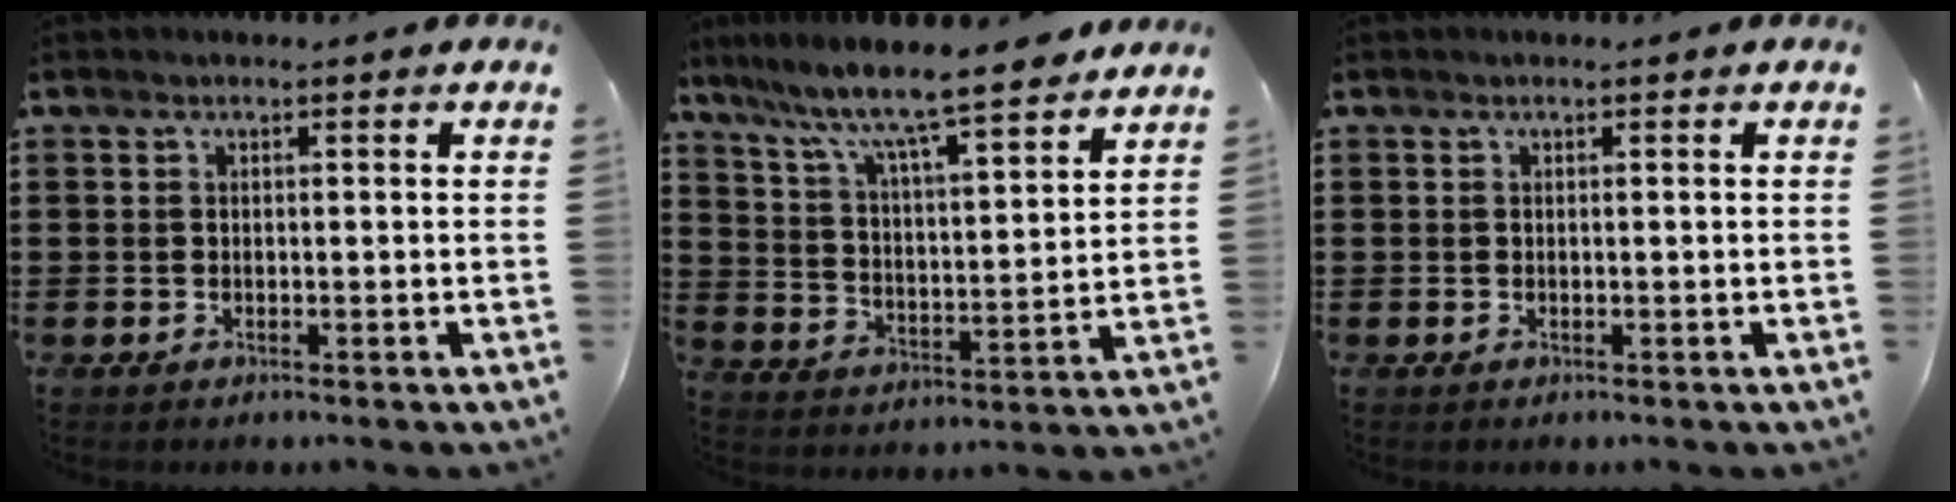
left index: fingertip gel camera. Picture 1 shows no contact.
{"total": 7.5, "force": [6.7, 0.4, 3.4], "torque": [-0.095, -0.046, 0.108]}
{"total": 0.0}